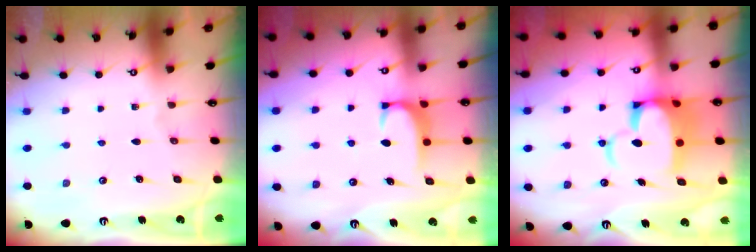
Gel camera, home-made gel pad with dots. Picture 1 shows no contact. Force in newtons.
{"total": 1.8, "press": 1.7, "slide": 0.4}
{"total": 8.6, "press": 8.5, "slide": 1.5}